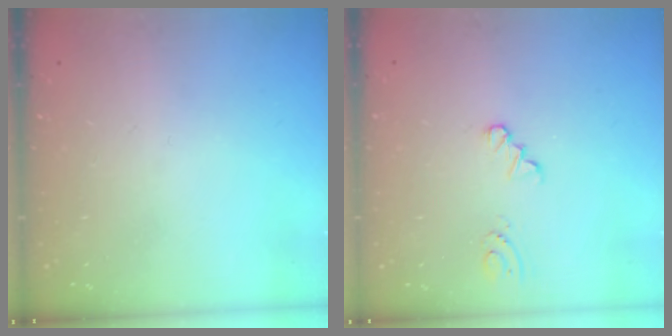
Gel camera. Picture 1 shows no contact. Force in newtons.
{"total": 0.0}